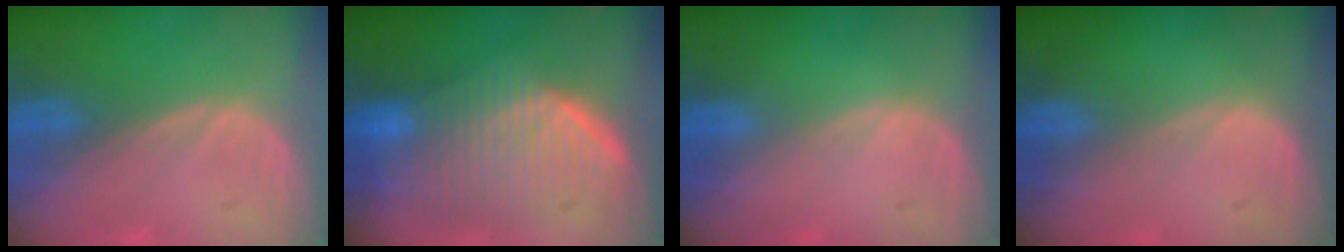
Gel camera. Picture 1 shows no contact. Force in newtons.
{"total": 10.1, "press": 9.0, "slide": 4.5}
{"total": 0.0}
{"total": 0.0}